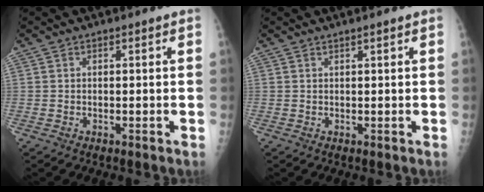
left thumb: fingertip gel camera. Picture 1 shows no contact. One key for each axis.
{"total": 0.6, "fx": 0.5, "fy": -0.1, "fz": 0.4, "tx": -0.011, "ty": -0.003, "tz": 0.012}